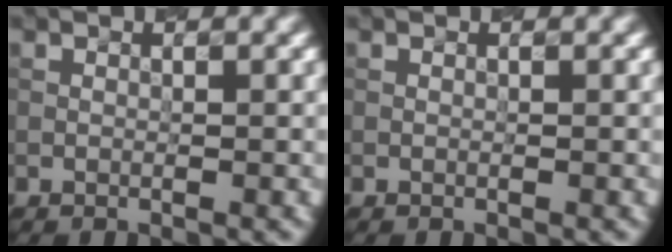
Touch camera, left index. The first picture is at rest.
{"total": 0.0}